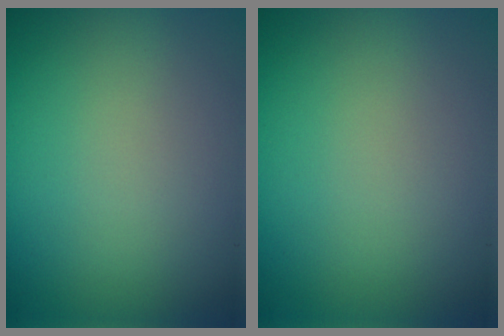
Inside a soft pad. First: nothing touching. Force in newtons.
{"total": 0.0}